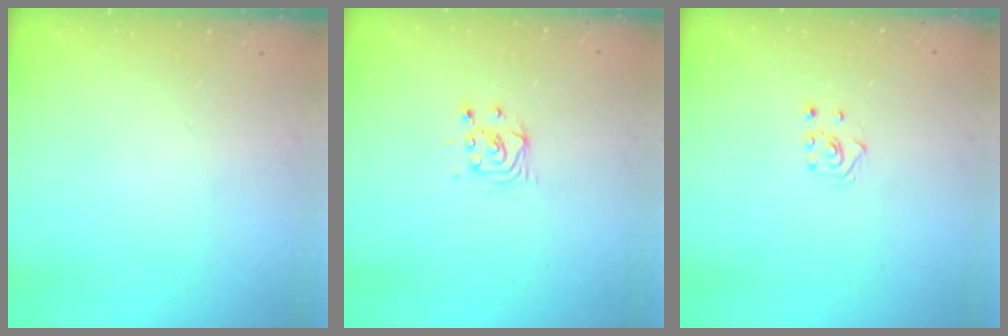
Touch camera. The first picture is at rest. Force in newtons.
{"total": 3.9, "press": 3.8, "slide": 0.4}
{"total": 2.6, "press": 2.5, "slide": 0.6}